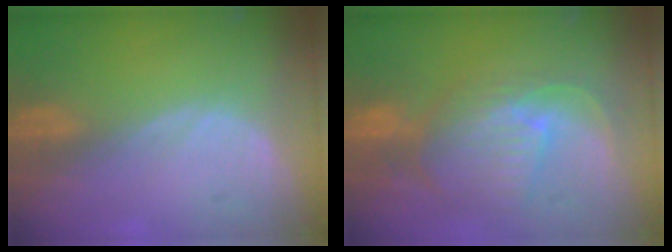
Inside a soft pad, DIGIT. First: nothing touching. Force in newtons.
{"total": 10.8, "press": 9.5, "slide": 5.2}